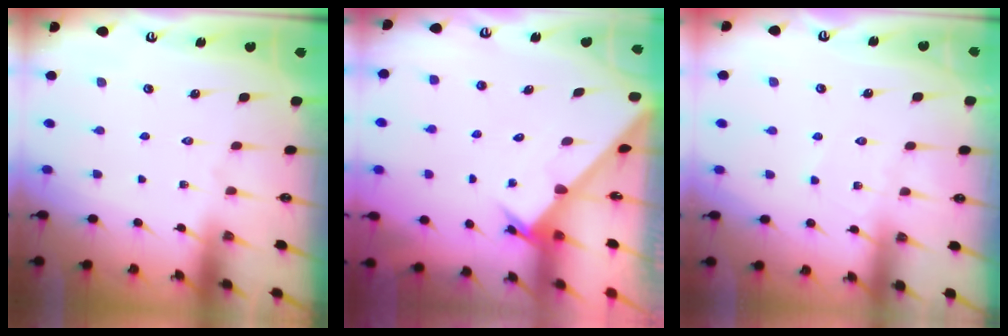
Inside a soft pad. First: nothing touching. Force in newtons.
{"total": 2.5, "press": 2.5, "slide": 0.2}
{"total": 4.6, "press": 4.6, "slide": 0.4}